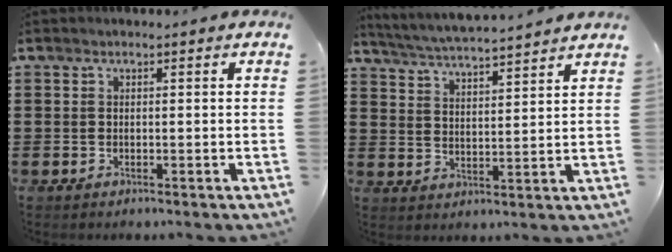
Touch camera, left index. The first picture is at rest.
{"total": 4.6, "force": [4.5, -0.6, 0.9], "torque": [-0.038, -0.029, 0.075]}